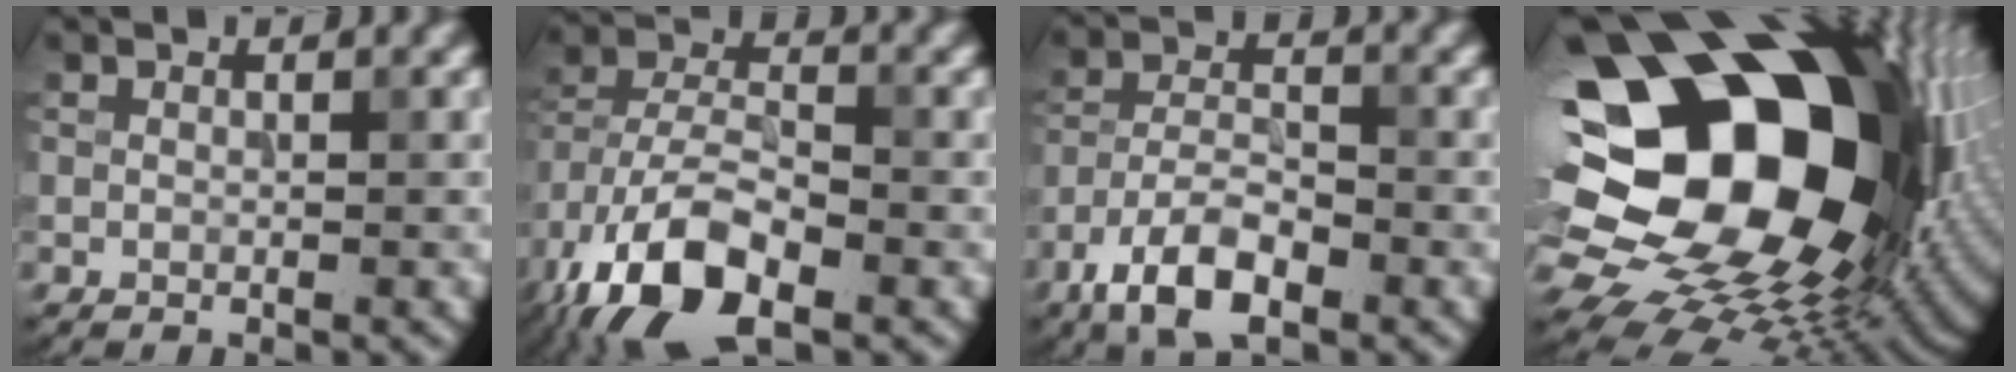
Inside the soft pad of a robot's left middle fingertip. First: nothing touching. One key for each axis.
{"total": 11.5, "fx": -6.5, "fy": 5.1, "fz": 7.9, "tx": -0.158, "ty": -0.008, "tz": -0.132}
{"total": 6.3, "fx": -3.9, "fy": 2.5, "fz": 4.2, "tx": -0.079, "ty": 0.000, "tz": -0.081}
{"total": 22.7, "fx": 4.1, "fy": 16.2, "fz": 15.4, "tx": -0.261, "ty": -0.012, "tz": 0.090}